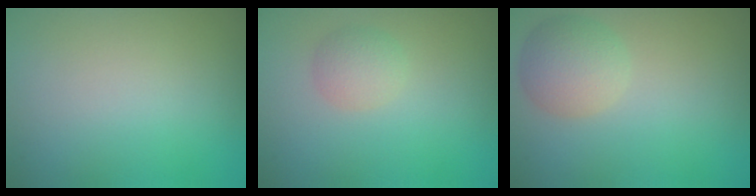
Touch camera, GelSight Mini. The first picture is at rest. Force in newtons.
{"total": 1.9, "press": 1.9, "slide": 0.1}
{"total": 3.4, "press": 3.4, "slide": 0.1}